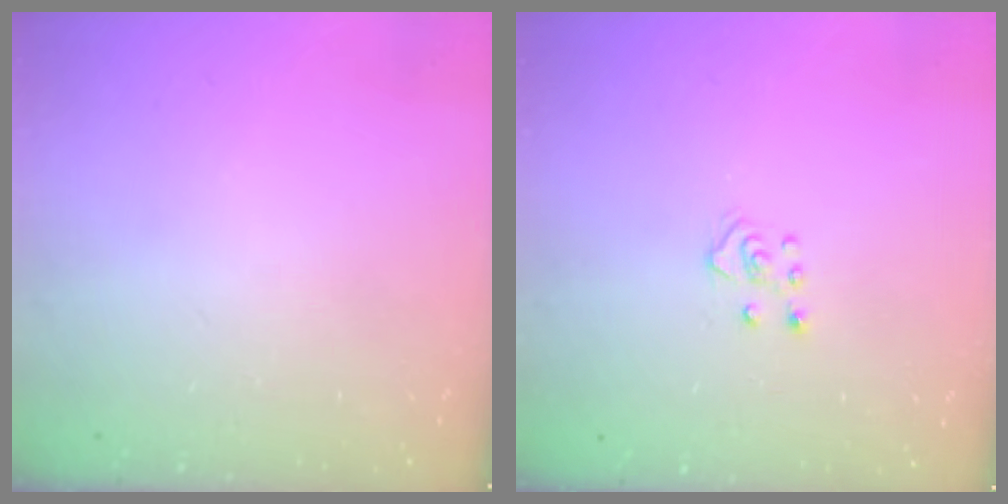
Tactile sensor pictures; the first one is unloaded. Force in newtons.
{"total": 4.3, "press": 4.2, "slide": 0.5}